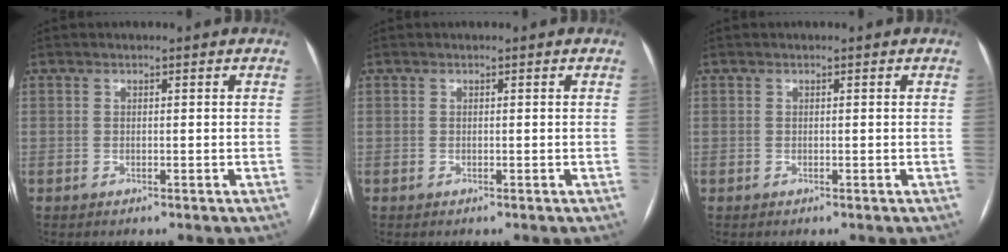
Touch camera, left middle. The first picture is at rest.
{"total": 0.0}
{"total": 0.0}